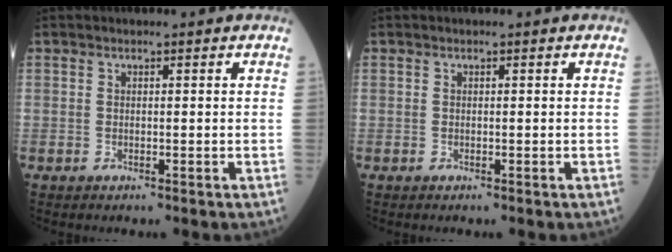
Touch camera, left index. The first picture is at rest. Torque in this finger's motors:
{"motor_torque": [-0.01, 0.01, 0.00, 0.00]}